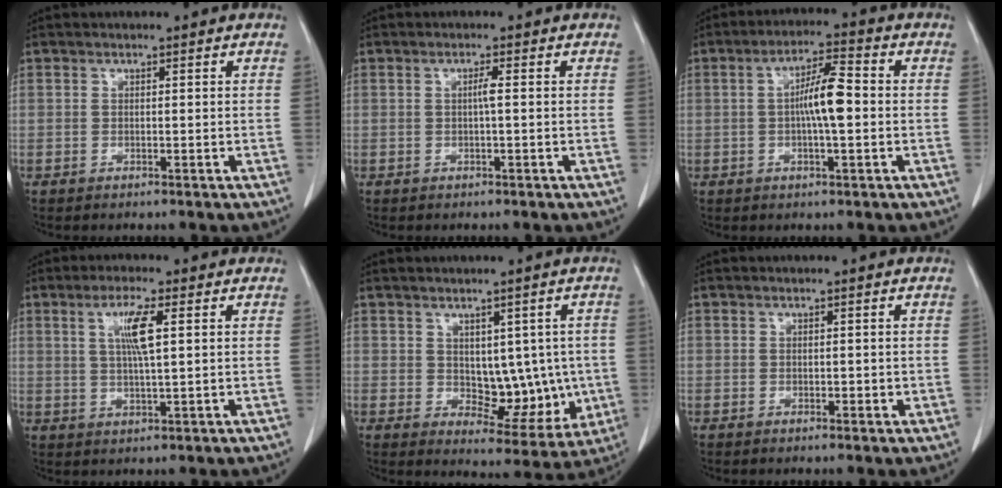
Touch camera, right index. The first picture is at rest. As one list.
[{"total": 1.2, "force": [0.0, -0.1, 1.2], "torque": [-0.024, 0.001, 0.000]}, {"total": 6.8, "force": [-0.4, 1.0, 6.7], "torque": [-0.123, 0.011, -0.012]}, {"total": 5.6, "force": [1.6, 0.2, 5.3], "torque": [-0.102, 0.000, 0.033]}, {"total": 8.7, "force": [-0.1, 5.3, 6.9], "torque": [-0.068, 0.005, 0.018]}, {"total": 1.0, "force": [-0.3, 0.6, 0.7], "torque": [-0.006, 0.001, -0.005]}]